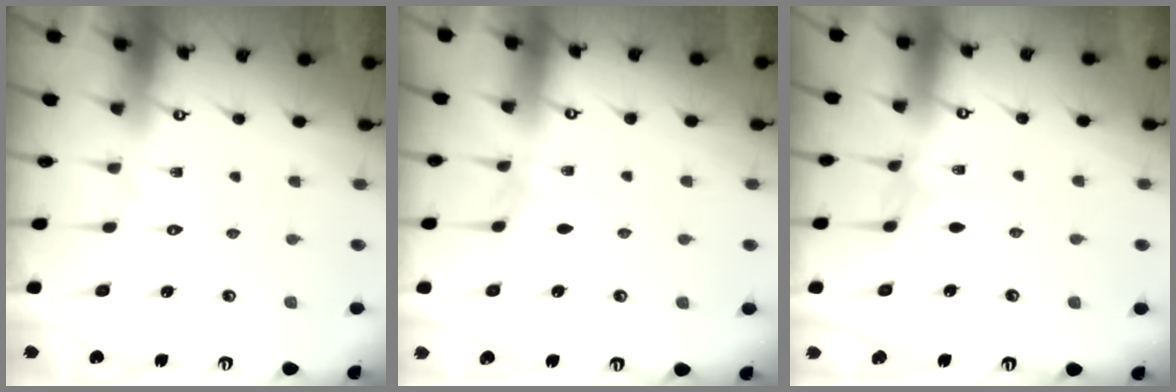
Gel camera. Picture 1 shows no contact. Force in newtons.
{"total": 2.3, "press": 2.2, "slide": 0.5}
{"total": 2.9, "press": 2.9, "slide": 0.2}